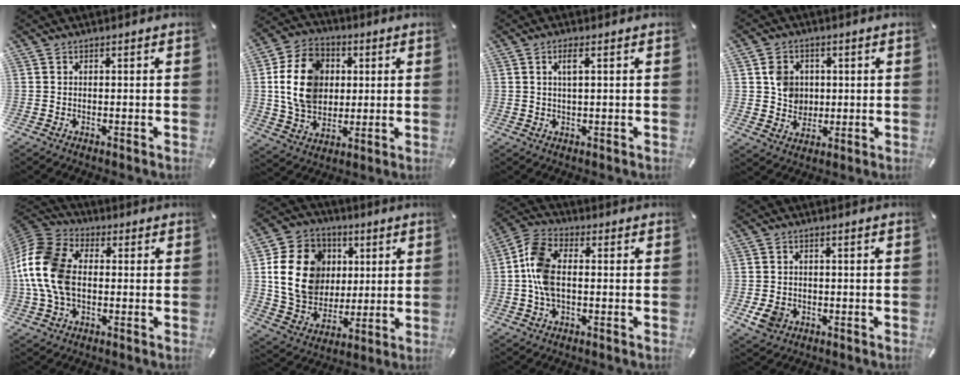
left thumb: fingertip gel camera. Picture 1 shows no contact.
{"total": 14.8, "force": [1.8, 11.9, 8.6], "torque": [-0.181, 0.012, 0.031]}
{"total": 2.9, "force": [1.0, 0.7, 2.7], "torque": [-0.057, 0.004, 0.014]}
{"total": 7.0, "force": [1.1, 6.6, 2.2], "torque": [-0.026, 0.005, 0.020]}
{"total": 15.4, "force": [-0.8, 10.6, 11.2], "torque": [-0.260, 0.007, -0.016]}
{"total": 17.6, "force": [2.6, 15.3, 8.3], "torque": [-0.170, 0.007, 0.053]}
{"total": 9.0, "force": [-0.7, 5.3, 7.3], "torque": [-0.166, 0.001, -0.014]}
{"total": 4.7, "force": [-1.5, 4.0, 2.1], "torque": [-0.045, -0.003, -0.028]}